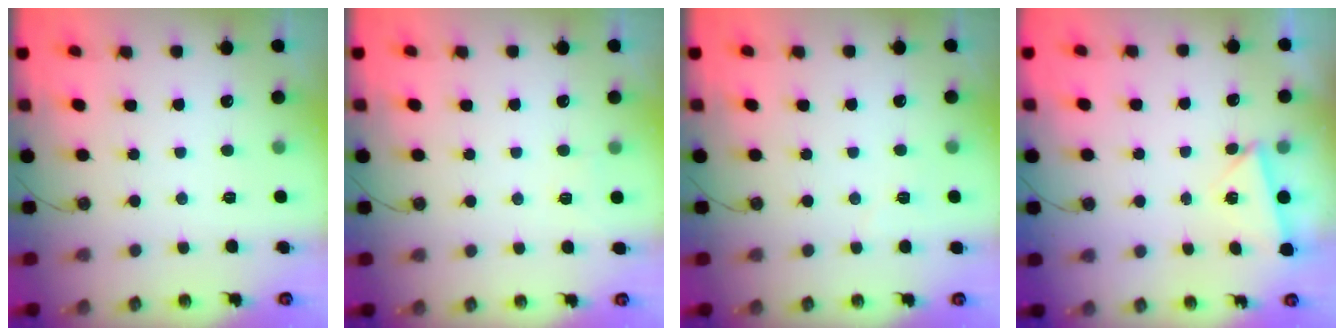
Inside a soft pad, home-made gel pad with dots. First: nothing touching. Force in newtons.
{"total": 2.9, "press": 2.9, "slide": 0.7}
{"total": 3.8, "press": 2.9, "slide": 2.4}
{"total": 2.9, "press": 2.8, "slide": 0.6}